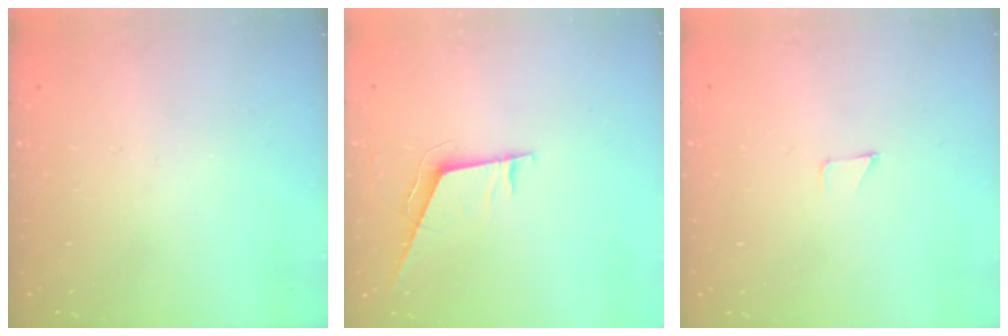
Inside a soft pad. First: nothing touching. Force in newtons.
{"total": 6.3, "press": 6.3, "slide": 0.7}
{"total": 2.6, "press": 2.6, "slide": 0.2}